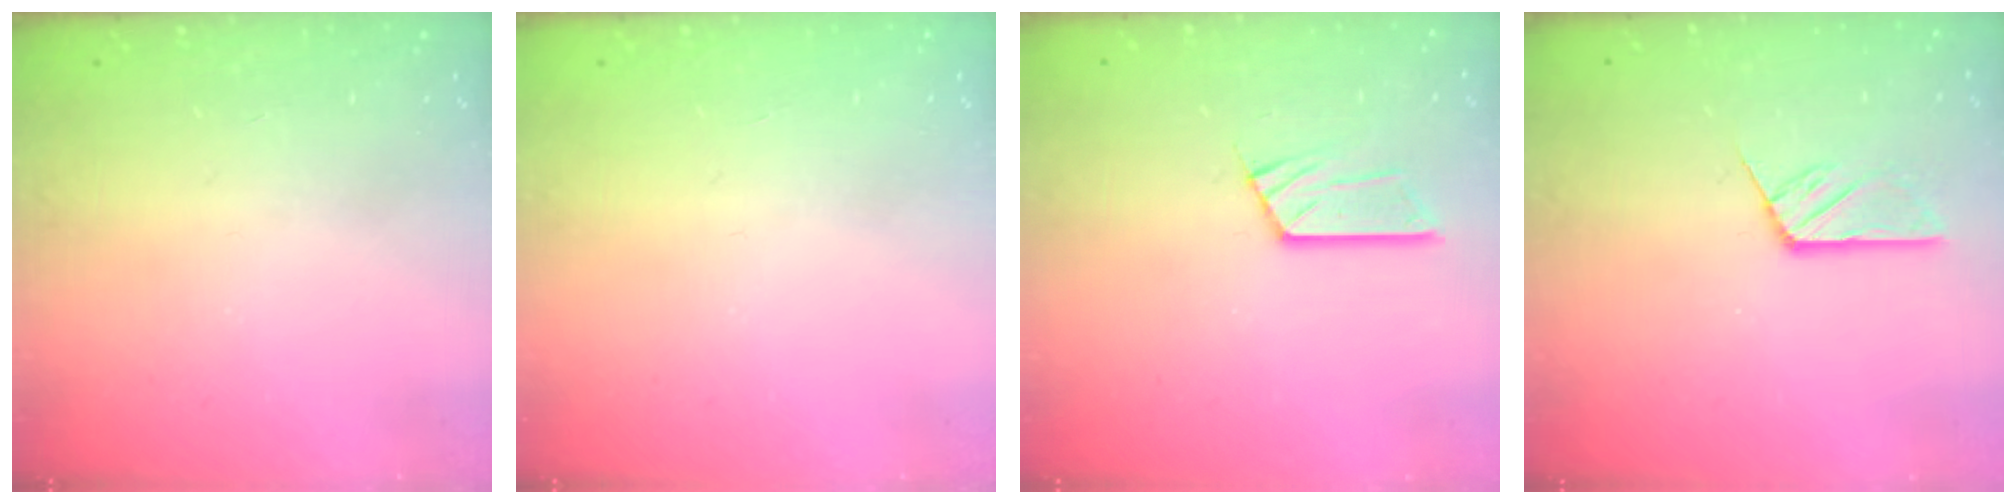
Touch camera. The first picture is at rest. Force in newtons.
{"total": 0.0}
{"total": 7.4, "press": 7.4, "slide": 0.6}
{"total": 6.0, "press": 6.0, "slide": 0.5}